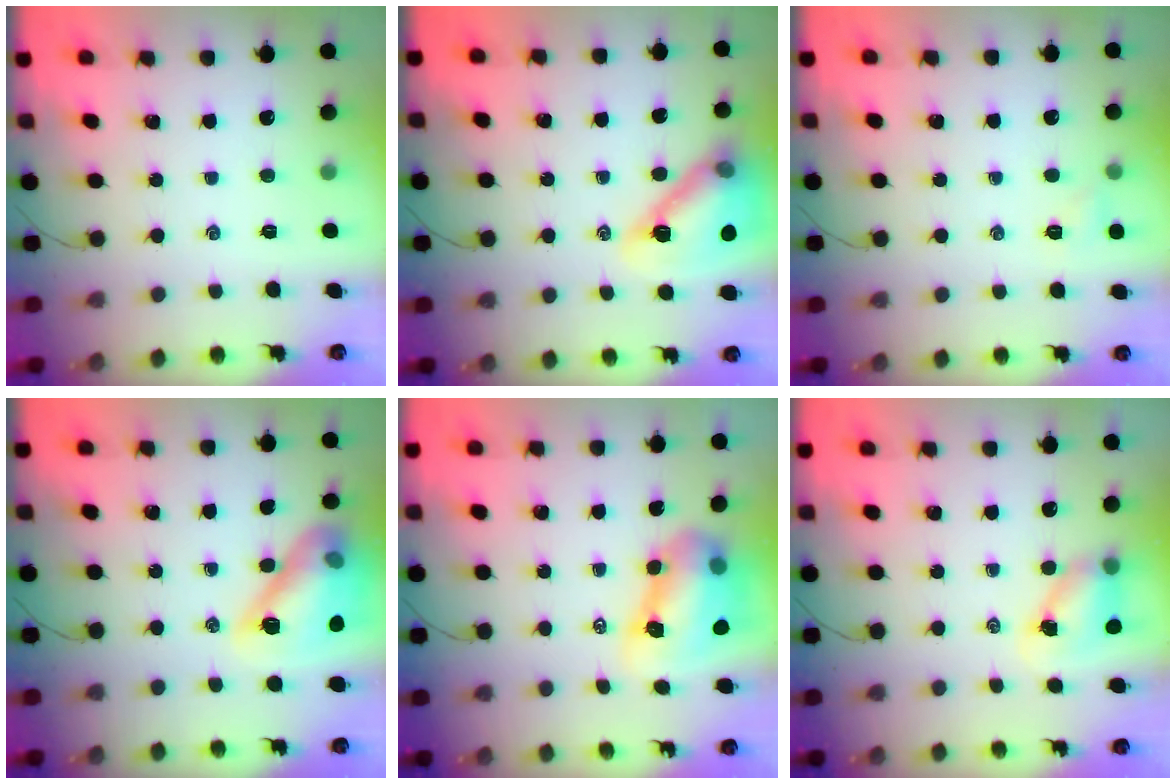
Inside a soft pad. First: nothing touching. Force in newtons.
{"total": 17.9, "press": 17.7, "slide": 2.6}
{"total": 3.6, "press": 3.4, "slide": 1.2}
{"total": 15.8, "press": 15.7, "slide": 1.7}
{"total": 11.2, "press": 10.8, "slide": 3.2}
{"total": 5.7, "press": 5.7, "slide": 0.5}